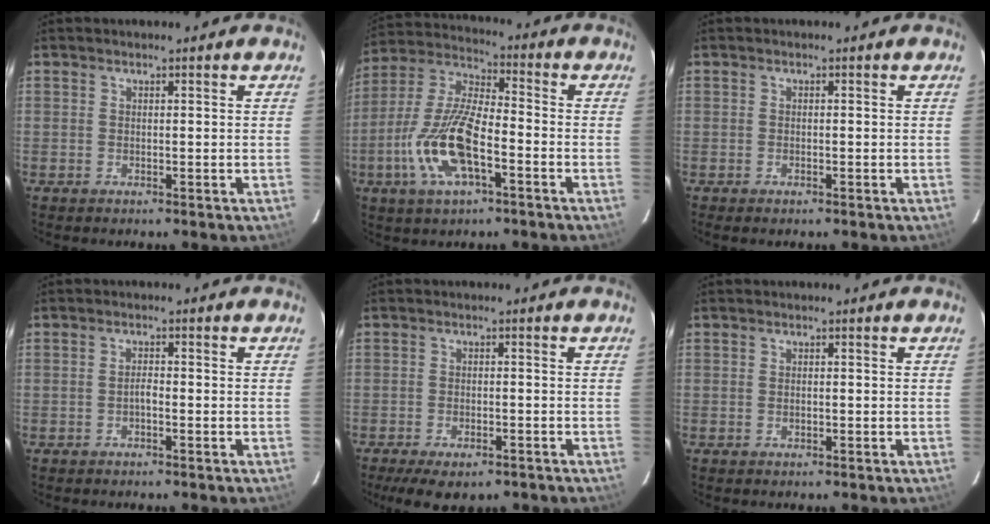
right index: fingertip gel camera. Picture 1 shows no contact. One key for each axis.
{"total": 15.1, "fx": -5.8, "fy": 5.3, "fz": 12.9, "tx": -0.274, "ty": -0.006, "tz": -0.115}
{"total": 1.1, "fx": -0.9, "fy": 0.3, "fz": 0.6, "tx": -0.013, "ty": -0.003, "tz": -0.016}
{"total": 1.2, "fx": -0.7, "fy": 0.4, "fz": 0.9, "tx": -0.016, "ty": 0.005, "tz": -0.016}
{"total": 8.7, "fx": -6.2, "fy": 3.6, "fz": 5.0, "tx": -0.116, "ty": -0.023, "tz": -0.093}
{"total": 0.7, "fx": -0.2, "fy": 0.5, "fz": 0.5, "tx": -0.009, "ty": 0.002, "tz": -0.003}